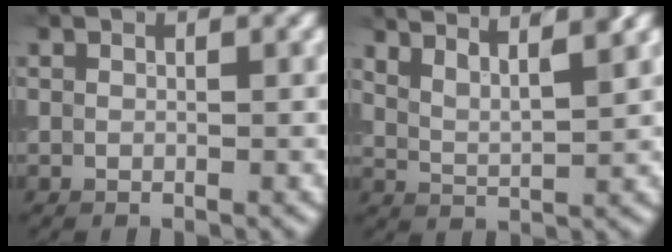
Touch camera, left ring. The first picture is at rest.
{"total": 5.9, "force": [4.6, 1.7, 3.3], "torque": [-0.048, 0.030, 0.050]}